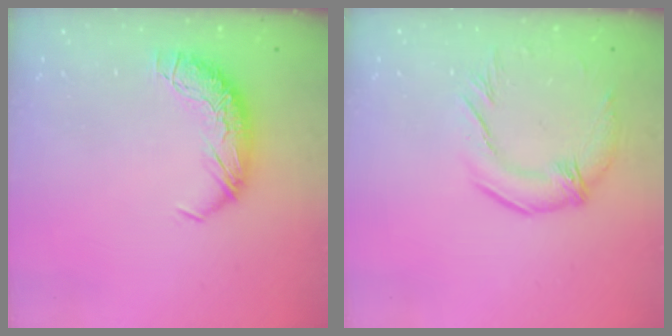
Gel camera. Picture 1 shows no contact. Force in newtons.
{"total": 2.3, "press": 1.8, "slide": 1.4}